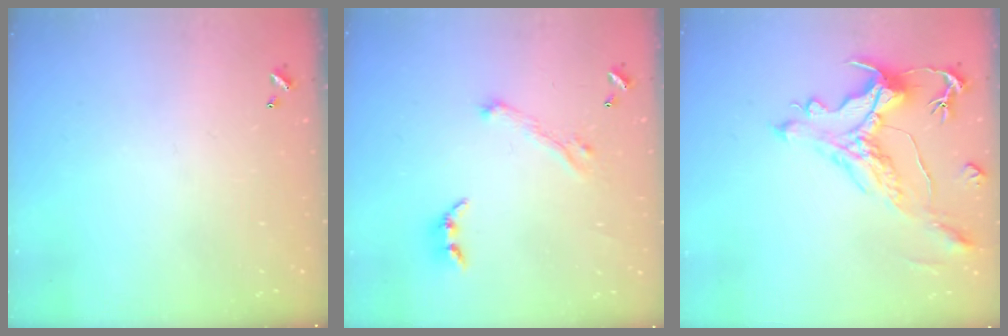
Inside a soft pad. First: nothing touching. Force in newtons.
{"total": 5.0, "press": 4.8, "slide": 1.3}
{"total": 2.2, "press": 1.7, "slide": 1.4}